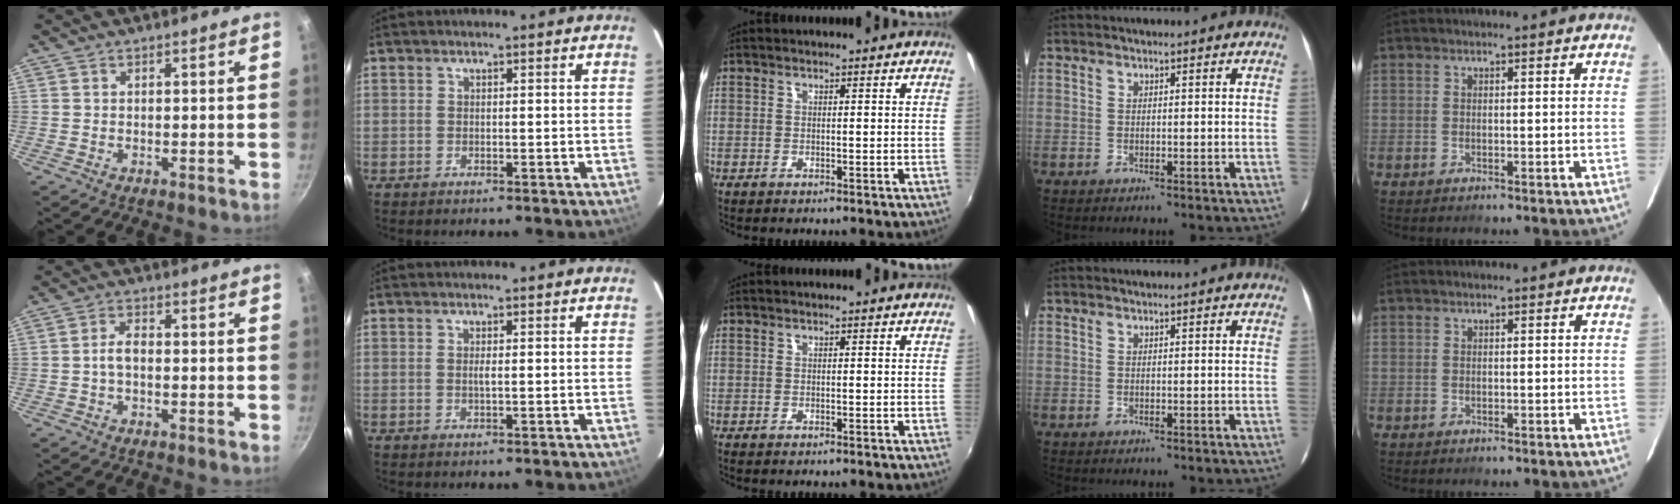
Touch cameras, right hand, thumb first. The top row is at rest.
{"thumb": {"total": 3.4, "force": [-0.5, 1.9, 2.8], "torque": [-0.052, 0.018, -0.014]}, "index": {"total": 0.9, "force": [0.1, 0.1, 0.9], "torque": [-0.018, 0.000, 0.001]}}